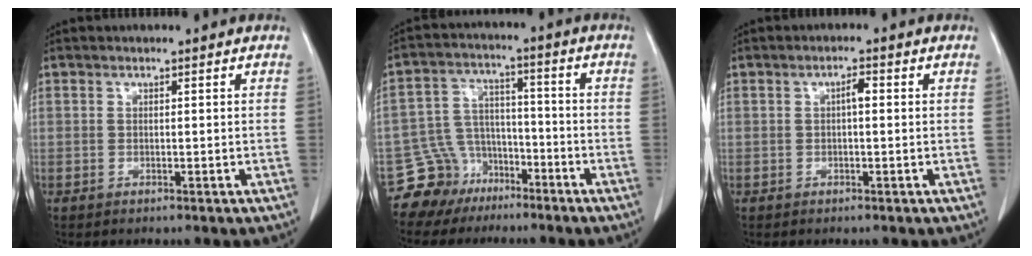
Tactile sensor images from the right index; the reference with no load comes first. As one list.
[{"total": 8.5, "force": [-5.9, 6.1, 0.0], "torque": [0.001, 0.035, -0.103]}, {"total": 1.8, "force": [0.2, 0.5, 1.7], "torque": [-0.029, 0.004, 0.003]}]